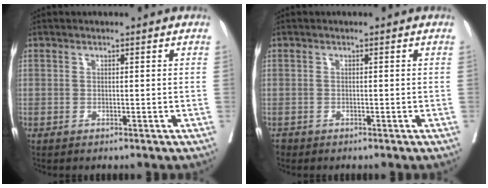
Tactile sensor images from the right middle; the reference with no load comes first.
{"total": 0.5, "force": [-0.4, 0.3, 0.0], "torque": [-0.007, -0.002, -0.007]}